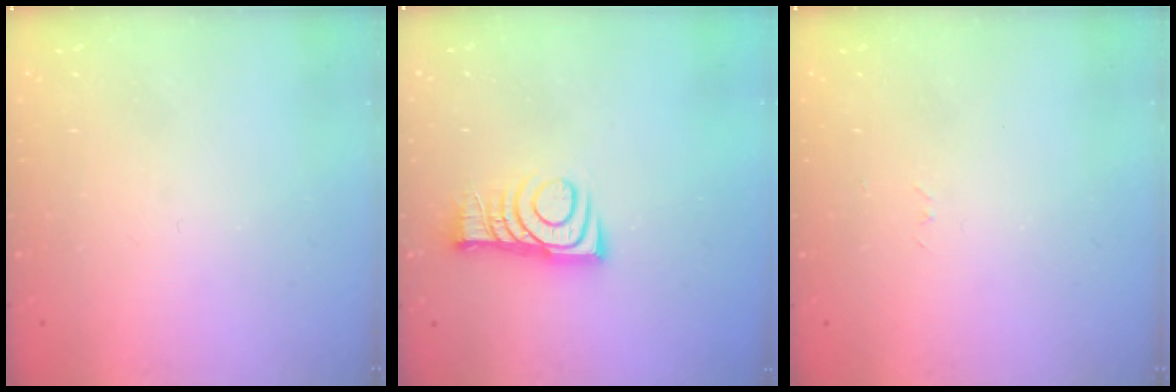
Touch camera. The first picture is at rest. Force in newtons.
{"total": 8.7, "press": 8.7, "slide": 0.8}
{"total": 2.6, "press": 2.6, "slide": 0.4}